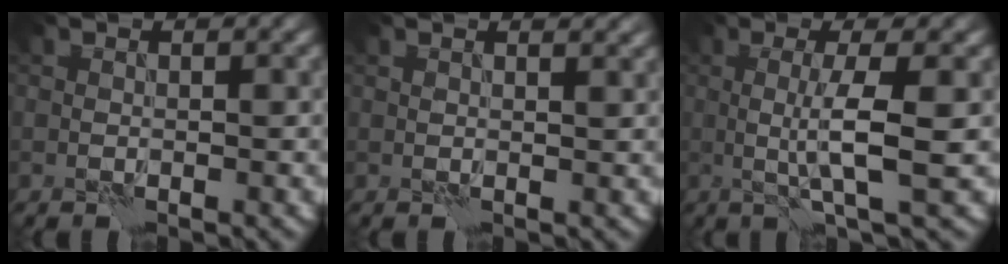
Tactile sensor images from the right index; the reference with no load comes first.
{"total": 1.4, "force": [1.2, 0.2, 0.7], "torque": [-0.011, -0.002, 0.011]}
{"total": 4.4, "force": [-0.1, 0.6, 4.4], "torque": [-0.083, -0.003, -0.004]}